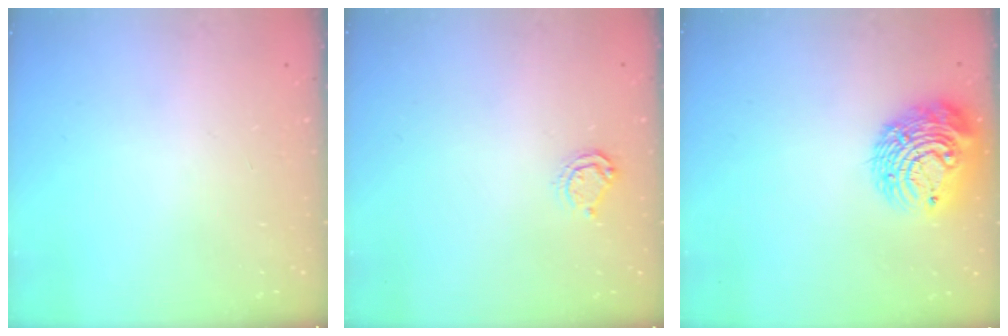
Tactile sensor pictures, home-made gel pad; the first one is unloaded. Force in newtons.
{"total": 4.4, "press": 4.4, "slide": 0.5}
{"total": 14.9, "press": 14.8, "slide": 1.2}